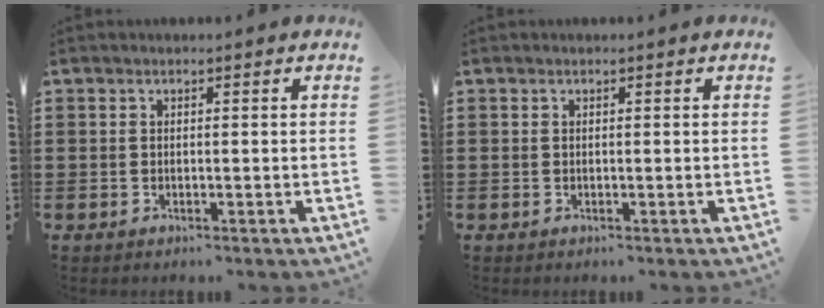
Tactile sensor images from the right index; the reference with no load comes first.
{"total": 0.0}